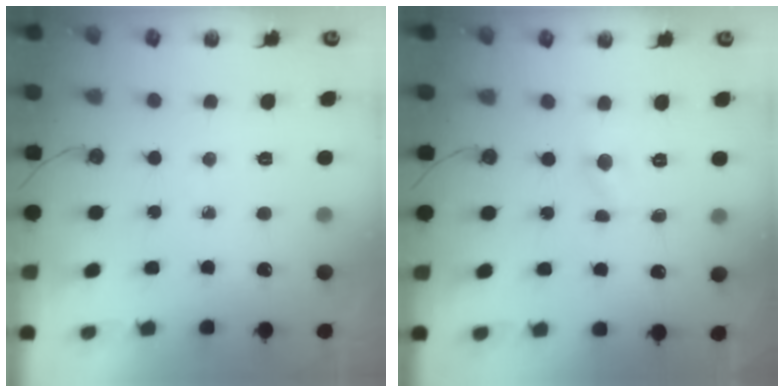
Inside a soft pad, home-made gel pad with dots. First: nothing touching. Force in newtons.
{"total": 2.6, "press": 2.6, "slide": 0.3}